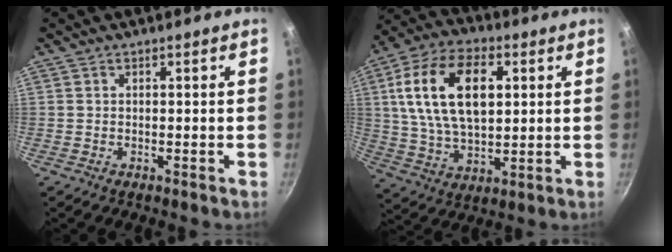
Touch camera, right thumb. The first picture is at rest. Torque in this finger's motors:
{"motor_torque": [-1.53, 2.39, 1.66, 0.11, 0.59]}